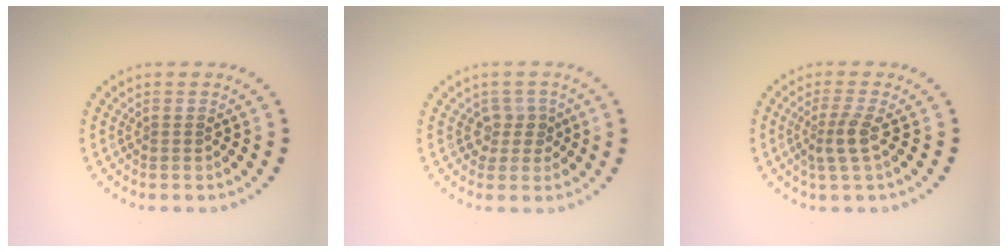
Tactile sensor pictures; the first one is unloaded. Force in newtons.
{"total": 1.9, "press": 1.4, "slide": 1.3}
{"total": 2.3, "press": 1.7, "slide": 1.5}